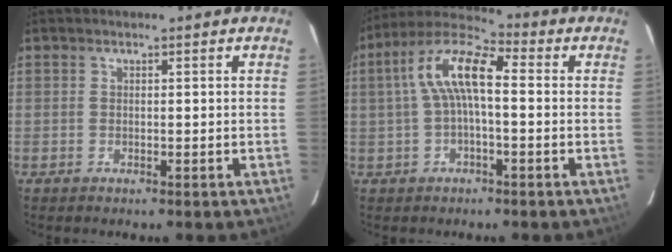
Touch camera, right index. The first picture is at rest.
{"total": 10.5, "force": [0.5, 3.7, 9.8], "torque": [-0.197, 0.028, 0.005]}